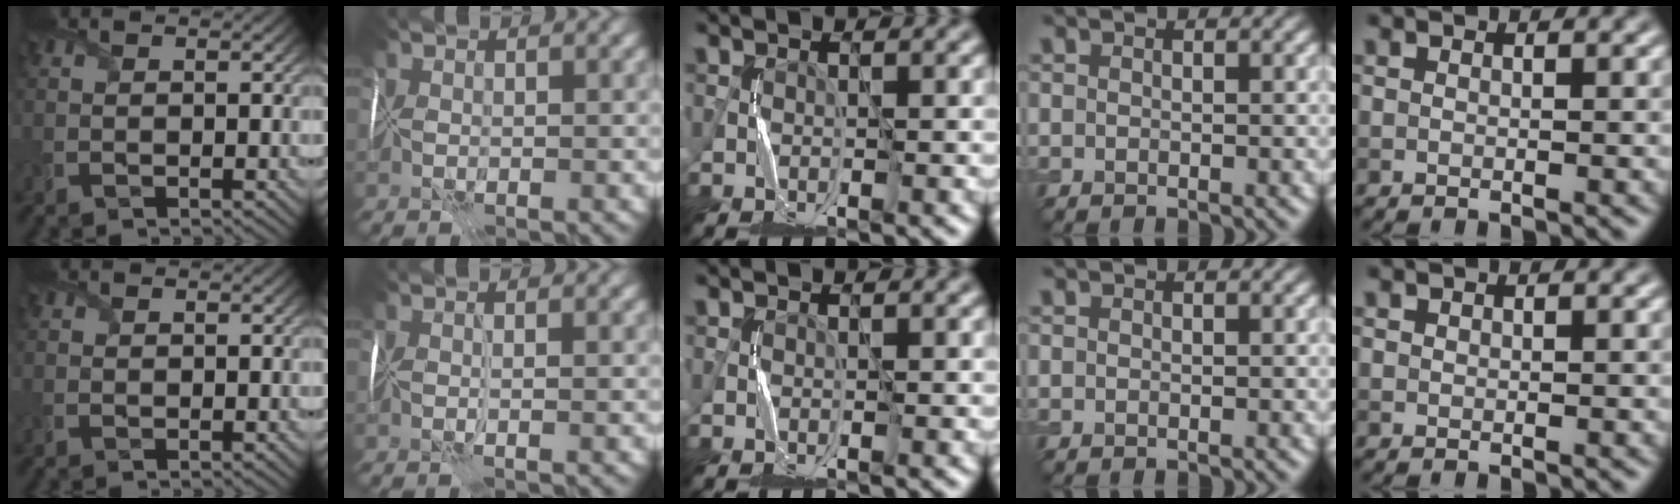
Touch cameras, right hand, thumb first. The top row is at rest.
{"index": {"total": 1.3, "force": [0.1, 0.2, 1.3], "torque": [-0.019, -0.003, -0.001]}}